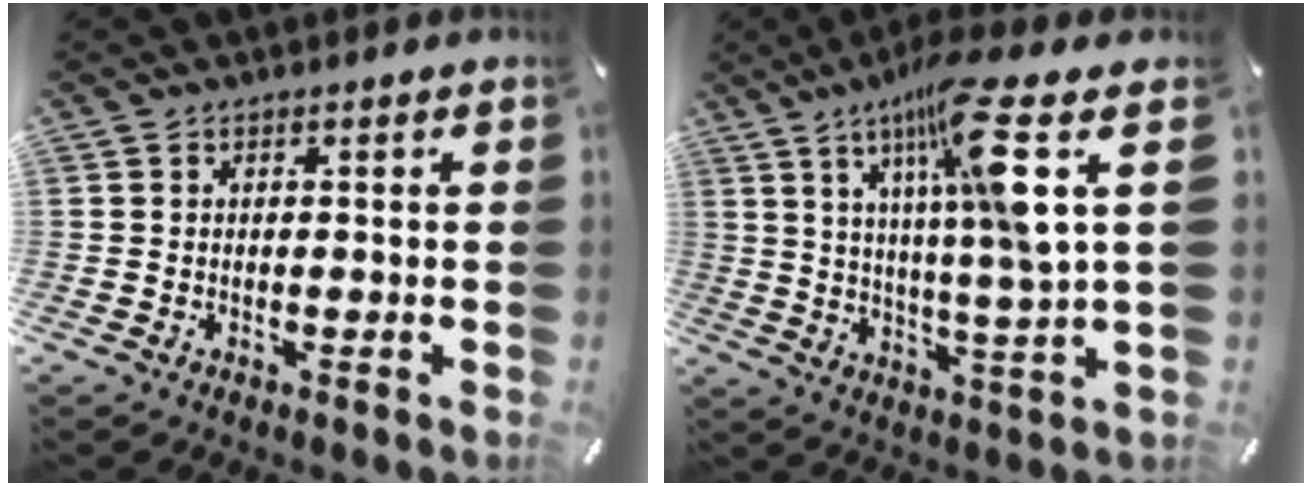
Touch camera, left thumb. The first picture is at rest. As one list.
[{"total": 18.4, "force": [8.4, 2.0, 16.3], "torque": [-0.264, -0.037, 0.115]}]